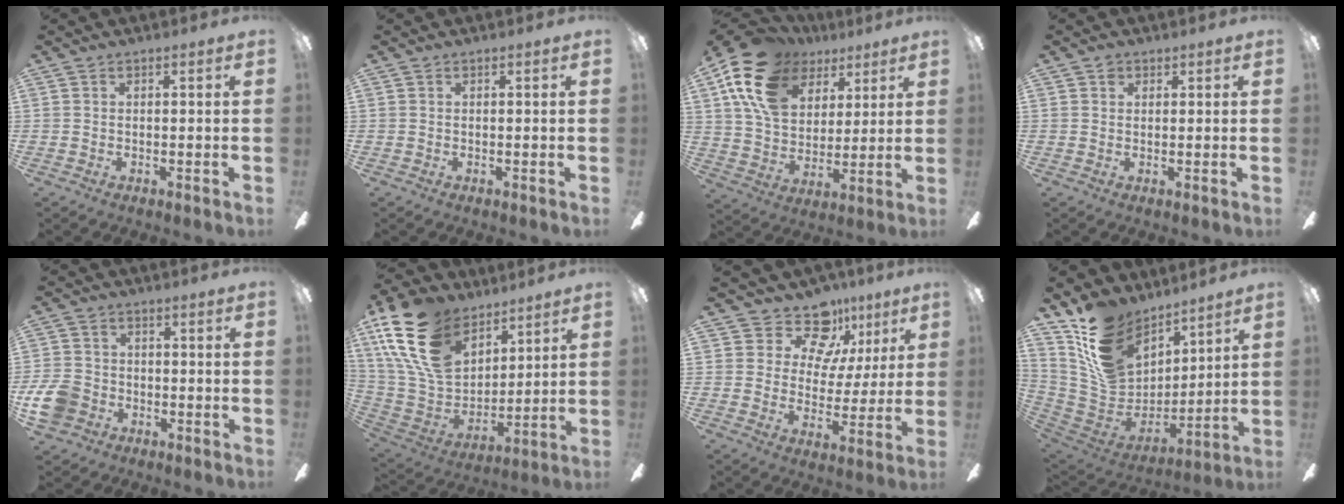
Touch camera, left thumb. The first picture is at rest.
{"total": 0.0}
{"total": 19.5, "force": [10.1, 13.0, 10.4], "torque": [-0.216, -0.034, 0.190]}
{"total": 1.6, "force": [0.9, 1.2, 0.5], "torque": [-0.004, -0.001, 0.014]}
{"total": 8.0, "force": [-3.2, 6.3, 3.7], "torque": [-0.097, 0.025, -0.060]}
{"total": 22.1, "force": [12.4, 13.3, 12.6], "torque": [-0.295, -0.054, 0.229]}
{"total": 13.4, "force": [8.7, 8.8, 5.1], "torque": [-0.080, -0.050, 0.162]}
{"total": 17.3, "force": [11.4, 10.8, 7.2], "torque": [-0.157, -0.066, 0.225]}